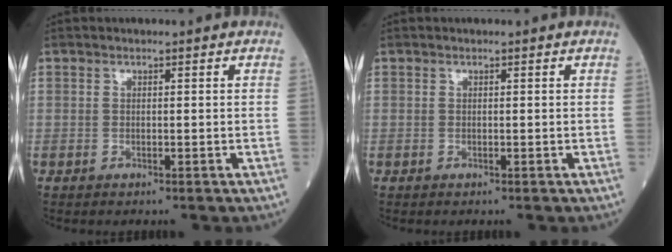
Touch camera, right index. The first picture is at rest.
{"total": 0.0}